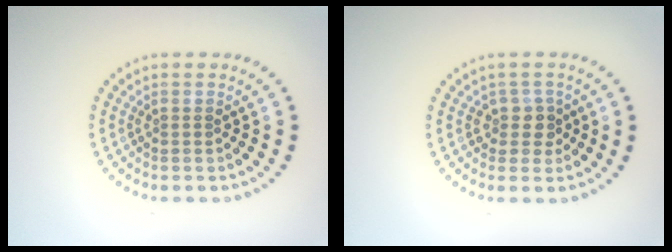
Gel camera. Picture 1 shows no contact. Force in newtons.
{"total": 2.0, "press": 1.6, "slide": 1.2}